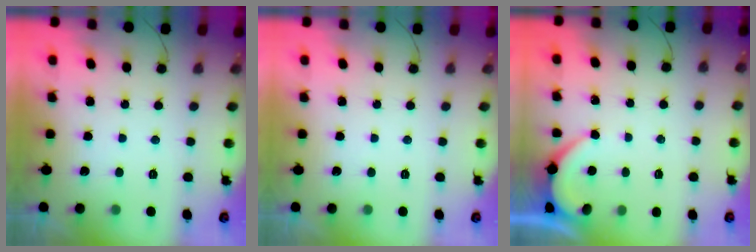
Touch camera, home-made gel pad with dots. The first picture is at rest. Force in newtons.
{"total": 0.0}
{"total": 1.7, "press": 1.6, "slide": 0.4}